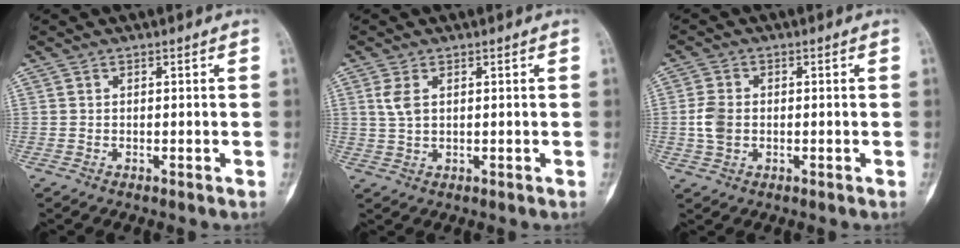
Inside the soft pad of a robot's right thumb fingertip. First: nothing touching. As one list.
[{"total": 3.4, "force": [1.0, 1.8, 2.6], "torque": [-0.060, 0.000, 0.024]}, {"total": 4.8, "force": [-0.3, 3.5, 3.2], "torque": [-0.070, 0.006, -0.007]}]